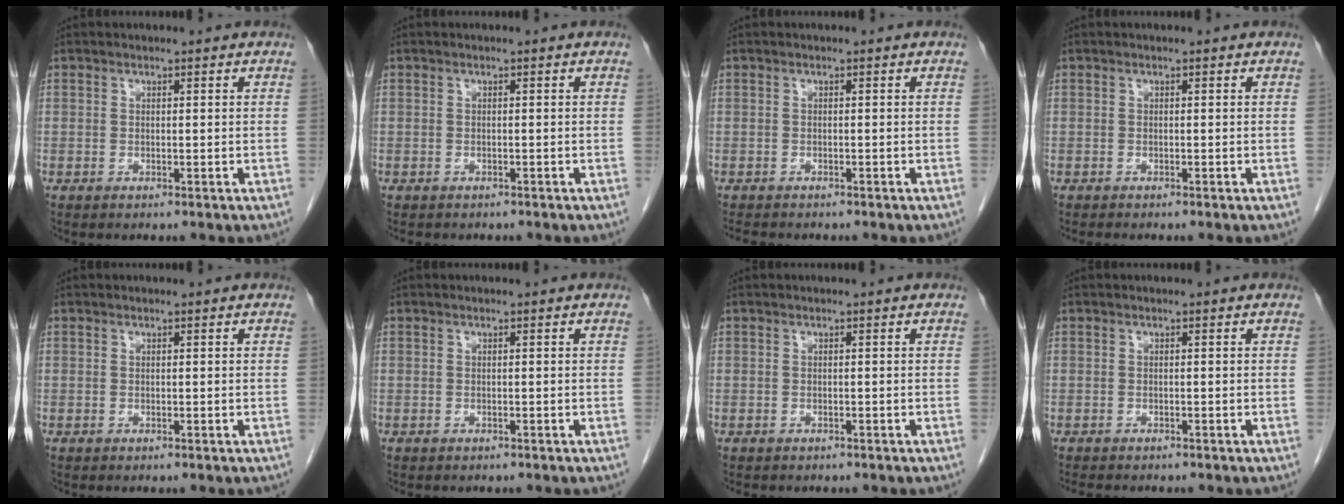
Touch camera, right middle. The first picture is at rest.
{"total": 2.7, "force": [-2.3, 1.2, 0.9], "torque": [-0.018, -0.004, -0.027]}
{"total": 3.6, "force": [-3.1, 1.1, 1.4], "torque": [-0.027, -0.008, -0.042]}
{"total": 0.9, "force": [-0.8, -0.1, 0.4], "torque": [-0.009, -0.002, -0.013]}
{"total": 0.0}
{"total": 0.6, "force": [-0.5, 0.3, 0.1], "torque": [-0.011, 0.001, -0.007]}
{"total": 2.1, "force": [-1.7, 0.9, 0.6], "torque": [-0.016, -0.003, -0.020]}
{"total": 4.0, "force": [-3.5, 1.3, 1.7], "torque": [-0.027, -0.008, -0.046]}